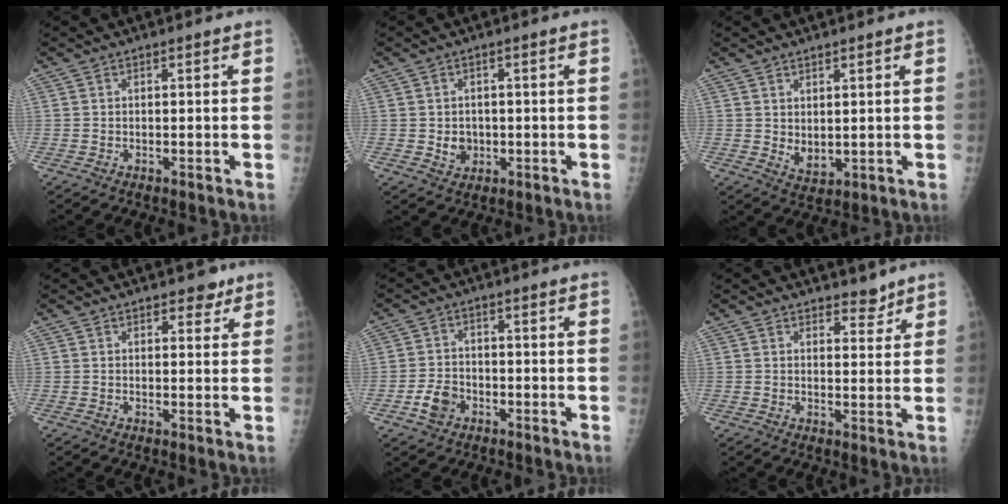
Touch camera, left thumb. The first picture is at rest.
{"total": 3.2, "force": [-0.3, 2.8, 1.5], "torque": [-0.007, 0.001, 0.003]}
{"total": 3.8, "force": [1.3, 2.1, 2.9], "torque": [-0.042, -0.020, 0.032]}
{"total": 2.9, "force": [2.1, 1.6, 1.2], "torque": [0.004, -0.009, 0.025]}
{"total": 4.6, "force": [-2.1, 3.4, 2.3], "torque": [-0.035, 0.014, -0.038]}
{"total": 3.3, "force": [2.8, 1.4, 0.9], "torque": [0.007, -0.021, 0.040]}